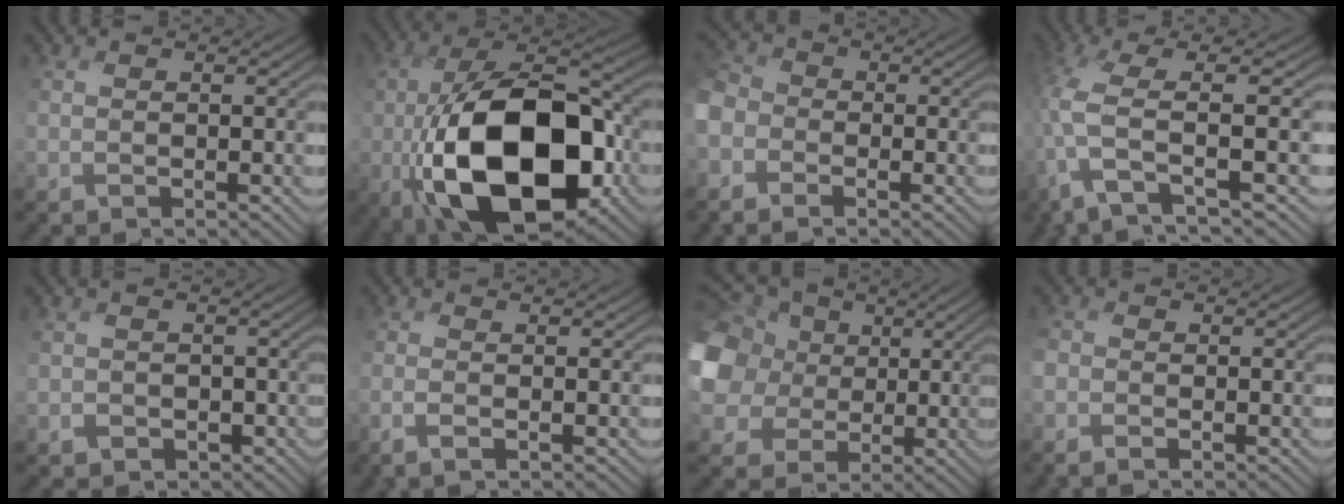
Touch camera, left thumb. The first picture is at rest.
{"total": 18.6, "force": [-4.1, 10.5, 14.8], "torque": [-0.294, -0.029, -0.066]}
{"total": 6.4, "force": [-2.9, 5.2, 2.4], "torque": [-0.097, -0.014, -0.085]}
{"total": 7.0, "force": [-1.2, 0.9, 6.8], "torque": [-0.151, 0.014, -0.045]}
{"total": 4.0, "force": [-1.4, 3.7, 0.6], "torque": [-0.025, -0.010, -0.027]}
{"total": 1.6, "force": [-0.7, -0.5, 1.3], "torque": [-0.032, 0.006, -0.018]}
{"total": 16.2, "force": [1.1, 13.9, 8.3], "torque": [-0.285, 0.015, 0.007]}
{"total": 1.3, "force": [-0.9, 0.9, 0.2], "torque": [-0.009, 0.002, -0.026]}